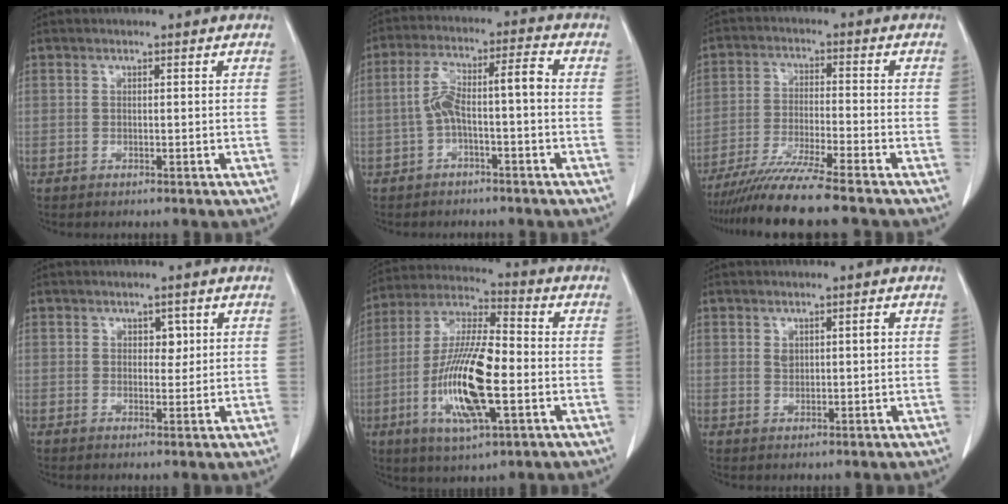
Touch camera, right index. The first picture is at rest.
{"total": 7.3, "force": [-1.1, 1.3, 7.1], "torque": [-0.135, 0.041, -0.019]}
{"total": 11.2, "force": [-9.4, -1.1, 6.1], "torque": [-0.095, -0.032, -0.160]}
{"total": 2.0, "force": [0.7, 1.4, 1.3], "torque": [-0.011, -0.001, 0.008]}
{"total": 15.9, "force": [-3.6, 3.4, 15.1], "torque": [-0.302, -0.005, -0.065]}
{"total": 2.1, "force": [0.8, 0.9, 1.7], "torque": [-0.028, 0.009, 0.021]}